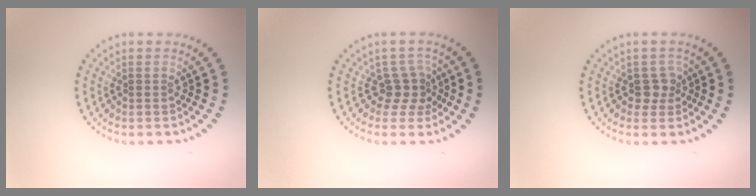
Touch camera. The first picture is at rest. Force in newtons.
{"total": 2.3, "press": 1.6, "slide": 1.6}
{"total": 1.7, "press": 1.4, "slide": 0.9}